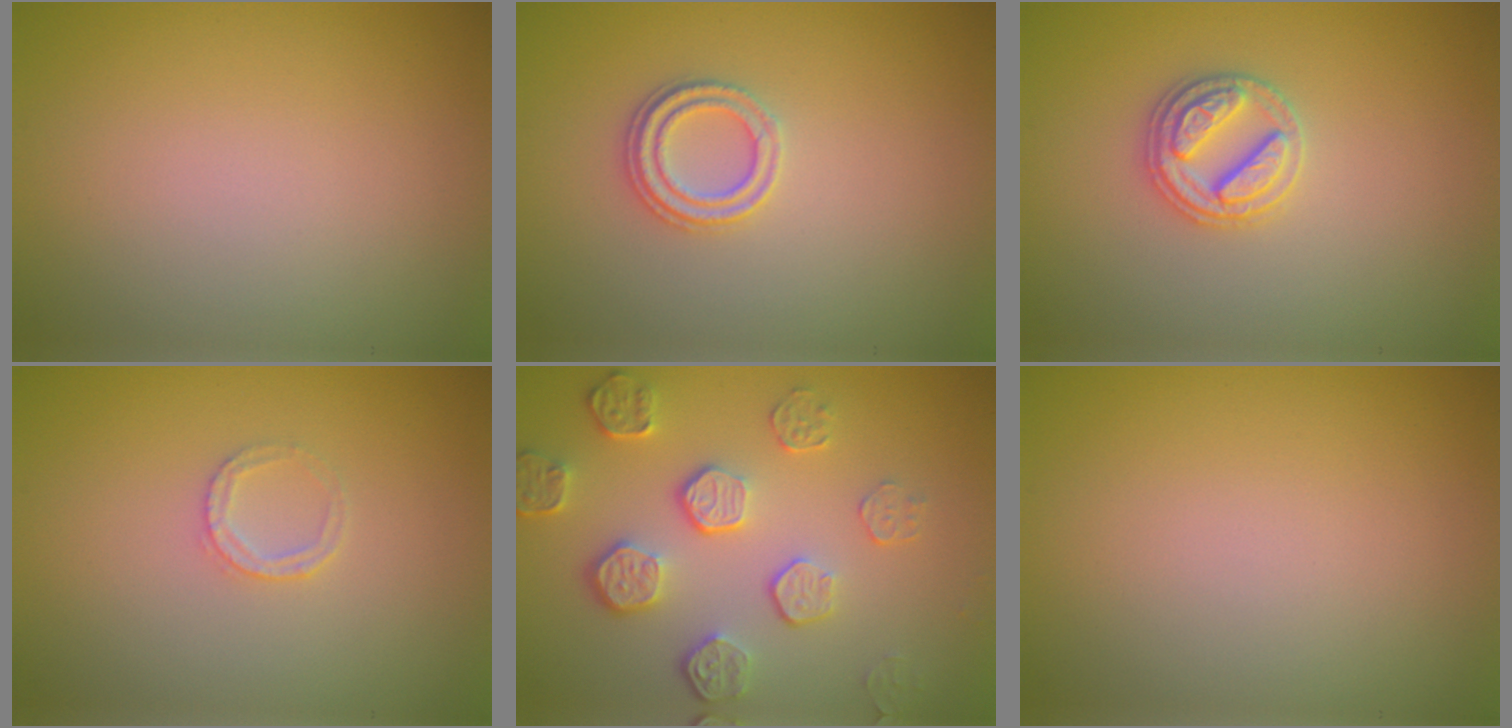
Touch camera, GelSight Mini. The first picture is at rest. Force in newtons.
{"total": 2.3, "press": 2.2, "slide": 0.8}
{"total": 2.8, "press": 2.8, "slide": 0.2}
{"total": 1.4, "press": 1.3, "slide": 0.2}
{"total": 5.2, "press": 3.7, "slide": 3.6}
{"total": 0.0}